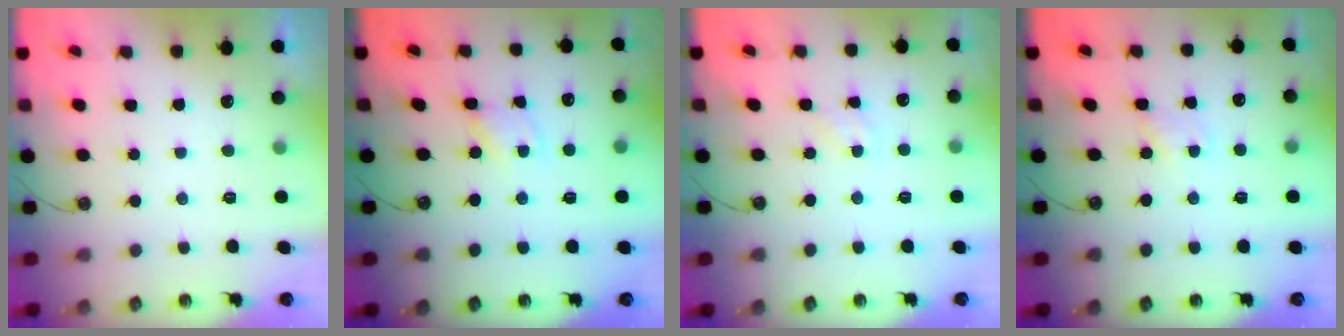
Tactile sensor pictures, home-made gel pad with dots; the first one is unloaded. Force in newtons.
{"total": 1.6, "press": 1.6, "slide": 0.2}
{"total": 1.4, "press": 1.4, "slide": 0.2}
{"total": 2.7, "press": 2.7, "slide": 0.4}